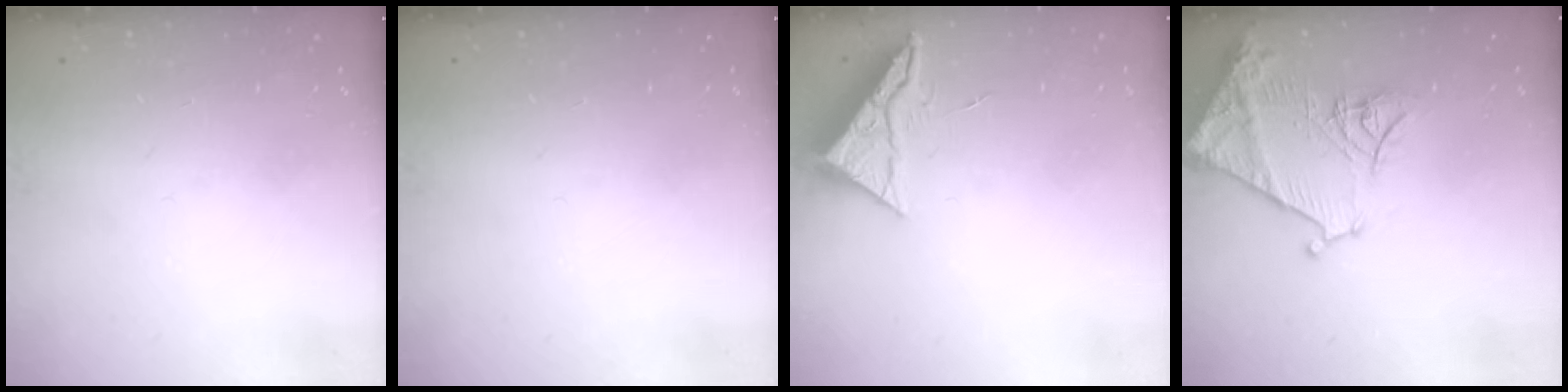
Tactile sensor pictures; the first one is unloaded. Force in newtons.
{"total": 0.0}
{"total": 6.6, "press": 6.6, "slide": 0.3}
{"total": 17.3, "press": 17.3, "slide": 1.6}